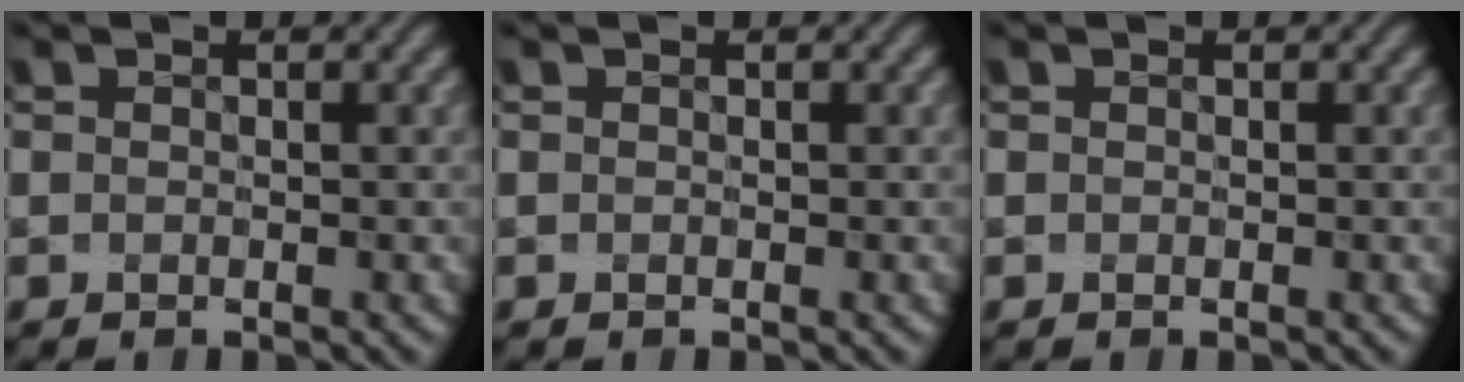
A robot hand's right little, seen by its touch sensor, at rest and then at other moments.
{"total": 0.0}
{"total": 0.0}